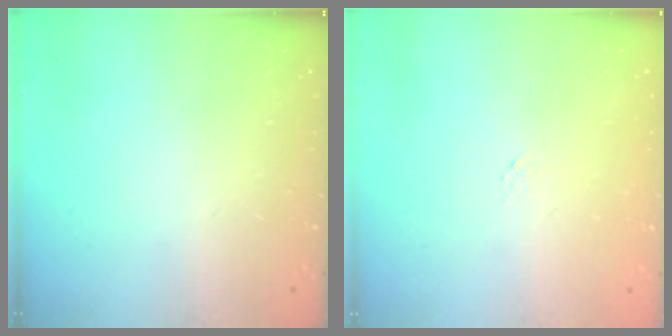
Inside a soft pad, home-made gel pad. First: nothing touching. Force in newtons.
{"total": 0.0}